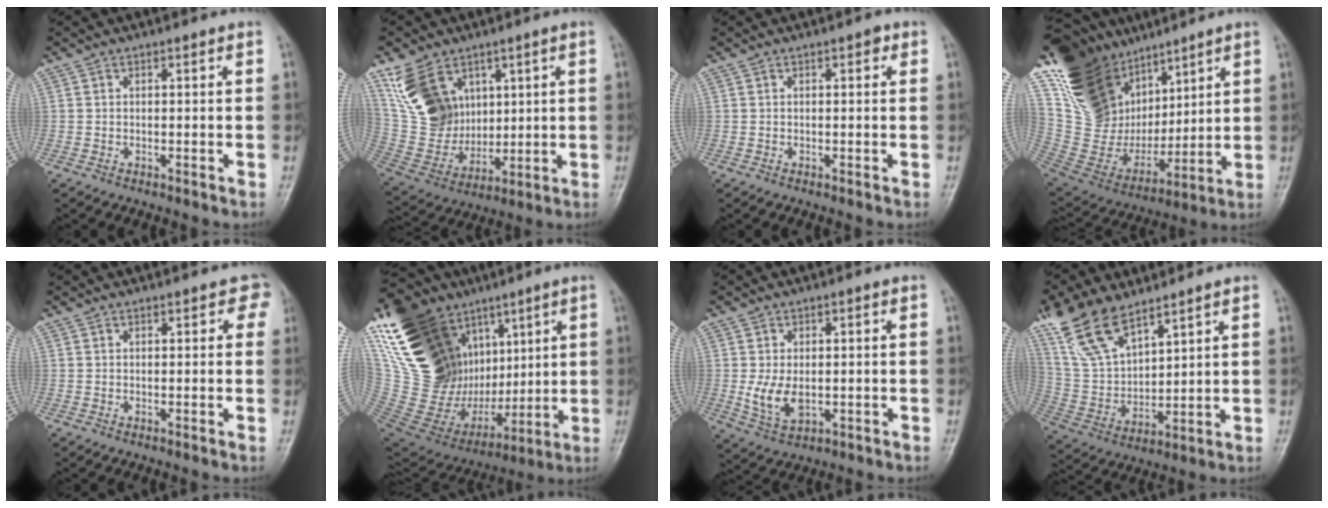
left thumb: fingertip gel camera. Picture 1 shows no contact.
{"total": 14.6, "force": [6.7, 10.7, 7.3], "torque": [-0.113, -0.028, 0.153]}
{"total": 0.8, "force": [0.3, 0.5, 0.6], "torque": [0.000, 0.001, 0.001]}
{"total": 27.6, "force": [14.5, 18.2, 14.9], "torque": [-0.254, -0.024, 0.282]}
{"total": 2.3, "force": [1.1, 1.5, 1.4], "torque": [0.010, 0.002, 0.005]}
{"total": 34.4, "force": [10.4, 23.0, 23.4], "torque": [-0.428, -0.001, 0.211]}
{"total": 6.4, "force": [-0.8, 4.0, 4.9], "torque": [-0.091, -0.005, -0.004]}
{"total": 13.9, "force": [9.7, 6.2, 7.7], "torque": [-0.140, -0.036, 0.205]}